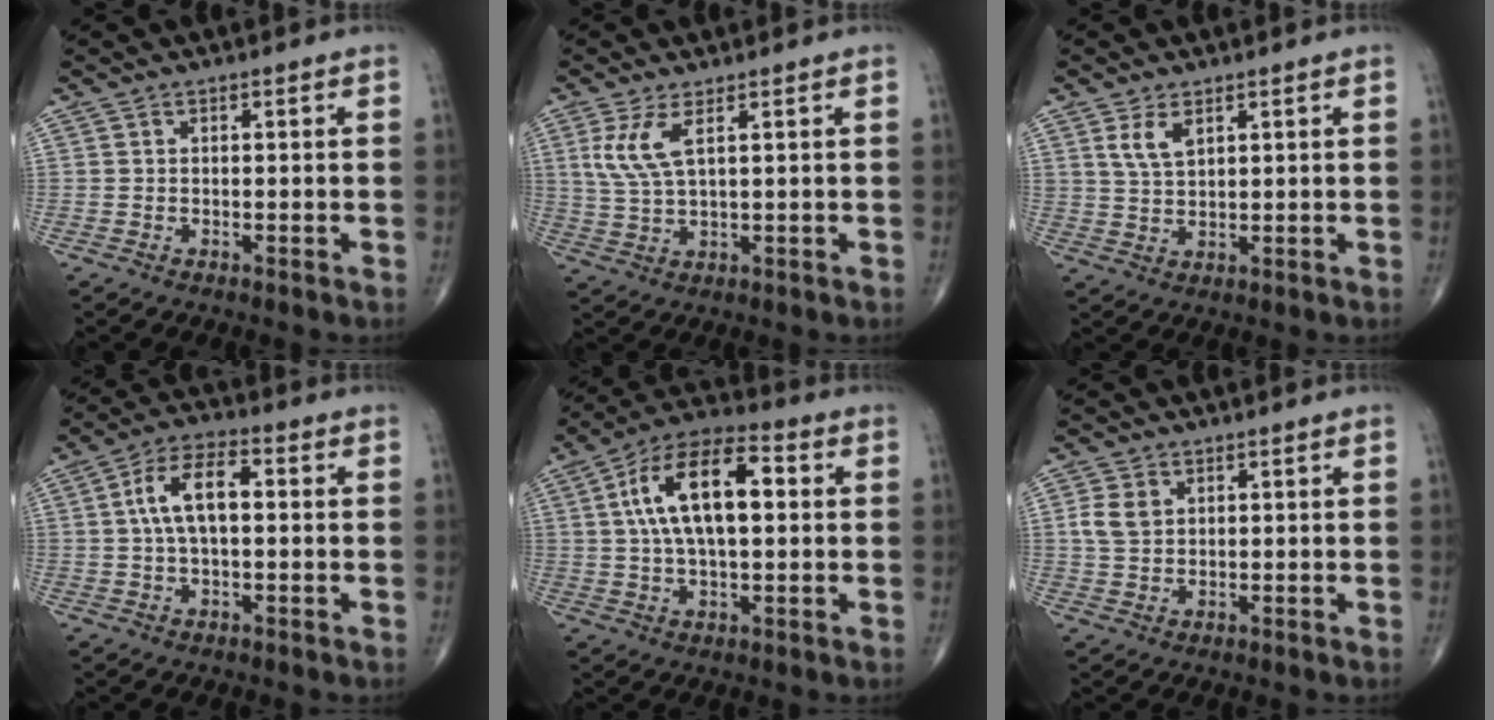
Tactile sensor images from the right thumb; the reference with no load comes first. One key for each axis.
{"total": 6.0, "fx": 2.4, "fy": 1.9, "fz": 5.2, "tx": -0.126, "ty": -0.009, "tz": 0.057}
{"total": 4.2, "fx": 2.2, "fy": 2.1, "fz": 2.9, "tx": -0.054, "ty": -0.010, "tz": 0.048}
{"total": 9.3, "fx": 1.0, "fy": 4.5, "fz": 8.0, "tx": -0.150, "ty": 0.024, "tz": 0.012}
{"total": 16.1, "fx": 2.7, "fy": 7.6, "fz": 14.0, "tx": -0.246, "ty": 0.026, "tz": 0.042}
{"total": 4.2, "fx": 1.2, "fy": 3.1, "fz": 2.6, "tx": -0.048, "ty": 0.001, "tz": 0.026}